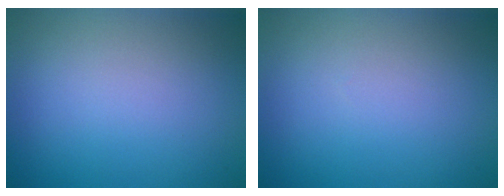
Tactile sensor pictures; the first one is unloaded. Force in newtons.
{"total": 0.0}